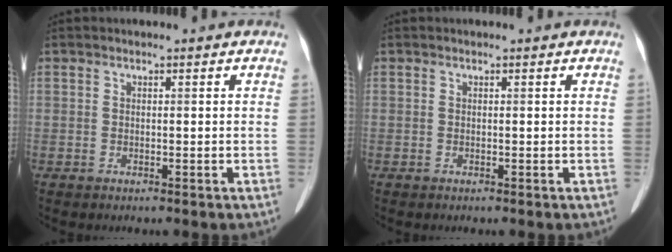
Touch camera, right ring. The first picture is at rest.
{"total": 0.0}